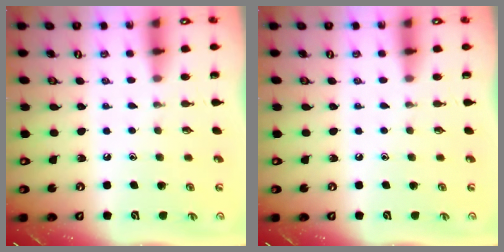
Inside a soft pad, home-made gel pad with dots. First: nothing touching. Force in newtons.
{"total": 0.0}